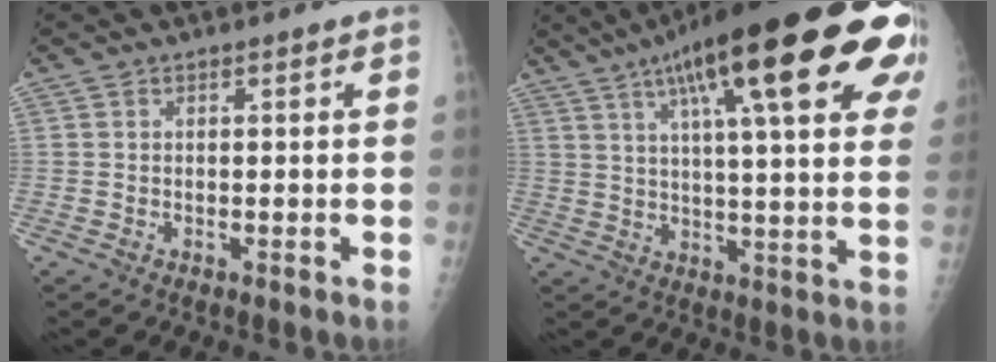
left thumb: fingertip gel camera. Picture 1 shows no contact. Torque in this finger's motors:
{"motor_torque": [0.84, 0.74, 1.92, -0.85, 0.55]}